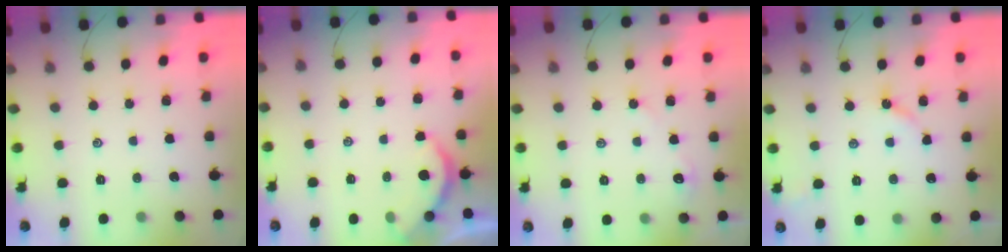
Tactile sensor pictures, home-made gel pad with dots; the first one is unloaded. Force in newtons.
{"total": 2.5, "press": 2.5, "slide": 0.4}
{"total": 2.5, "press": 2.5, "slide": 0.6}
{"total": 3.0, "press": 3.0, "slide": 0.3}